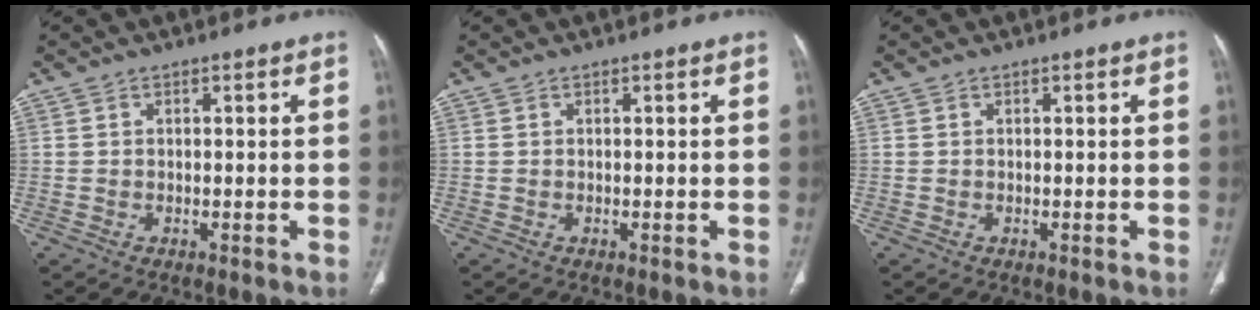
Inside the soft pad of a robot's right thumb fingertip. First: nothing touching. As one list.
[{"total": 0.0}, {"total": 0.0}]